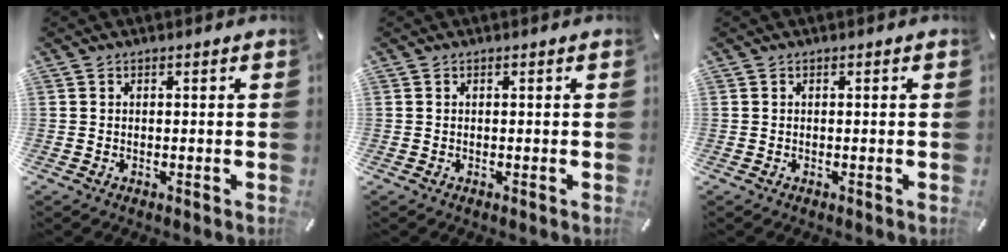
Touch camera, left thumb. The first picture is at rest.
{"total": 0.0}
{"total": 0.0}